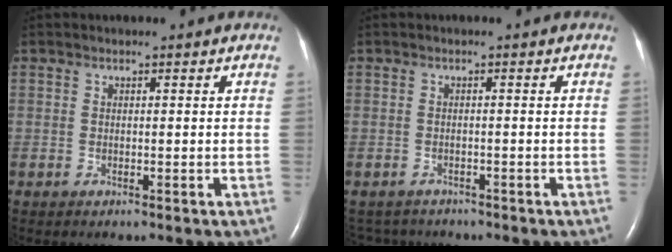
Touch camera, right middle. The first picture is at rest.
{"total": 3.7, "force": [-3.5, 1.3, -0.1], "torque": [0.000, -0.004, -0.051]}